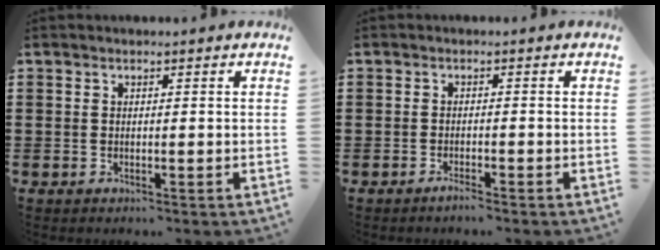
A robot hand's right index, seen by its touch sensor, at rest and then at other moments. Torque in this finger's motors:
{"motor_torque": [-0.81, 0.70, -1.05, -0.21]}